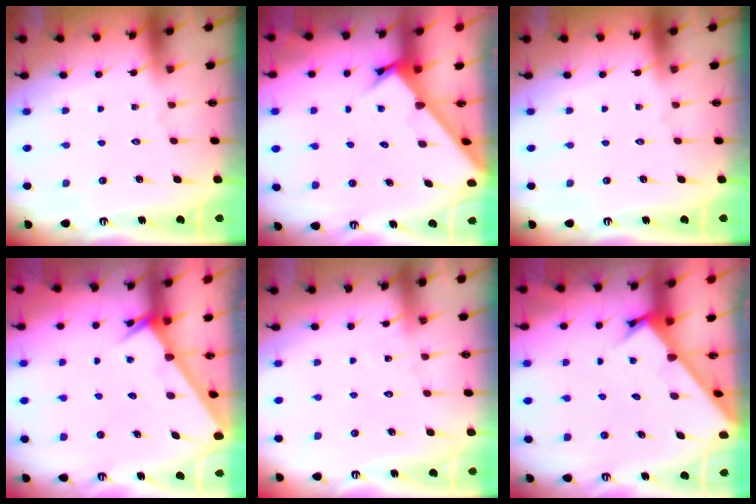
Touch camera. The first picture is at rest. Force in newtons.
{"total": 2.9, "press": 2.9, "slide": 0.2}
{"total": 0.0}
{"total": 2.6, "press": 2.6, "slide": 0.0}
{"total": 7.1, "press": 7.1, "slide": 0.5}
{"total": 2.9, "press": 2.9, "slide": 0.2}